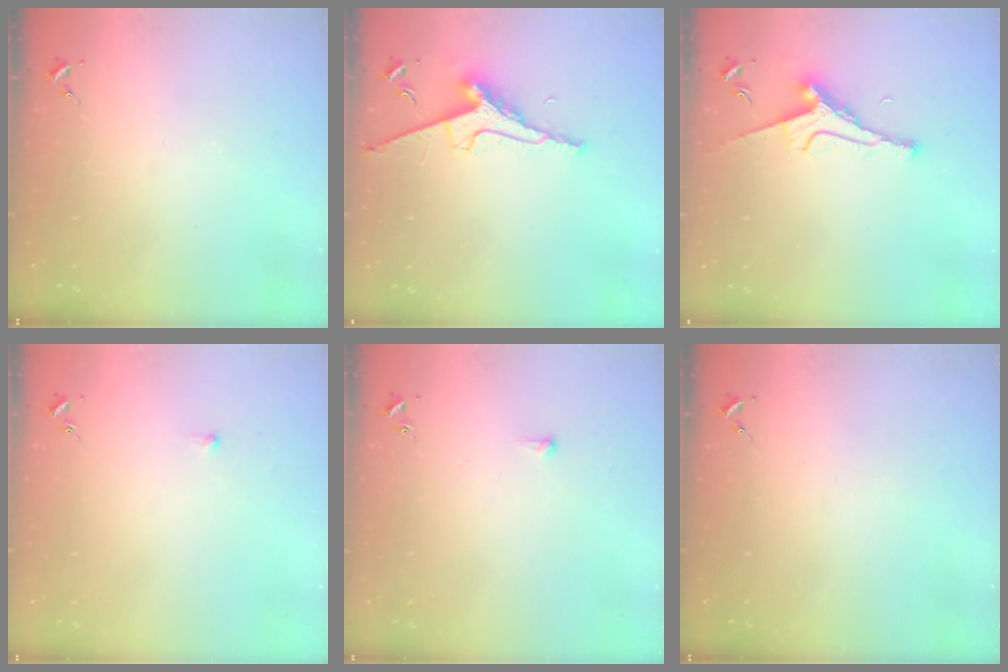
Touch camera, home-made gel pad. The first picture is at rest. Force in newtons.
{"total": 9.5, "press": 9.4, "slide": 1.1}
{"total": 9.3, "press": 9.2, "slide": 1.4}
{"total": 3.5, "press": 3.5, "slide": 0.6}
{"total": 3.1, "press": 3.0, "slide": 0.6}
{"total": 0.0}